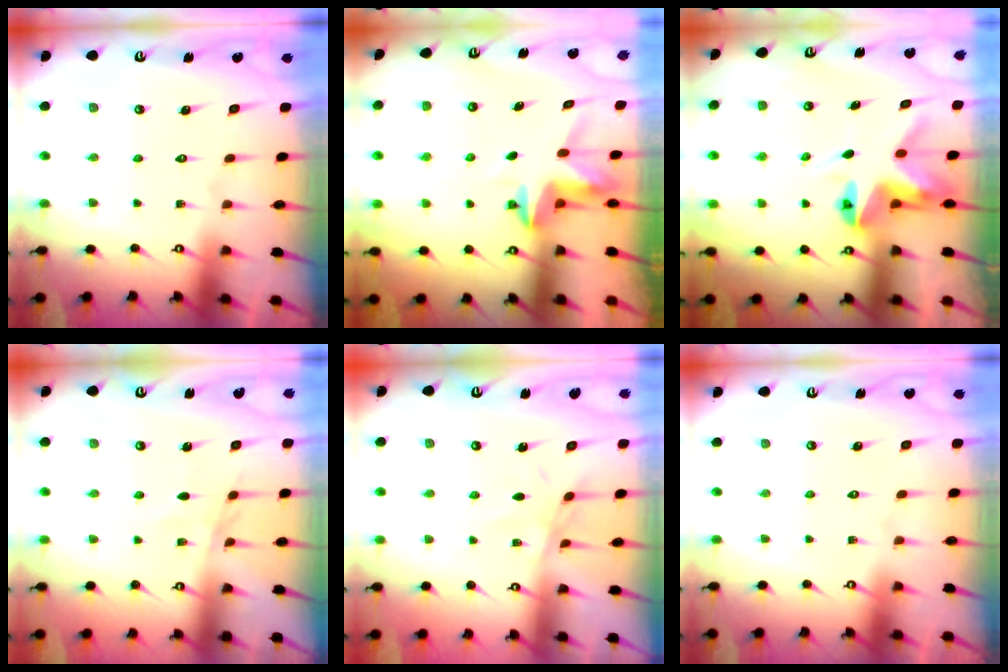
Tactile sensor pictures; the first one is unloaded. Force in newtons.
{"total": 3.7, "press": 3.6, "slide": 0.3}
{"total": 6.3, "press": 6.3, "slide": 0.5}
{"total": 3.5, "press": 3.4, "slide": 0.4}
{"total": 5.8, "press": 5.8, "slide": 0.4}
{"total": 0.0}